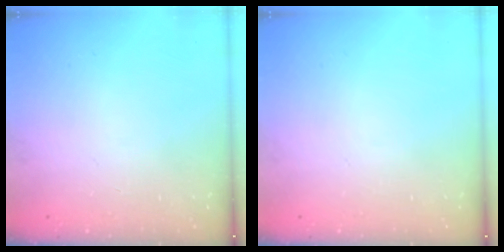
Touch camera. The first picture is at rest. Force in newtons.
{"total": 0.0}